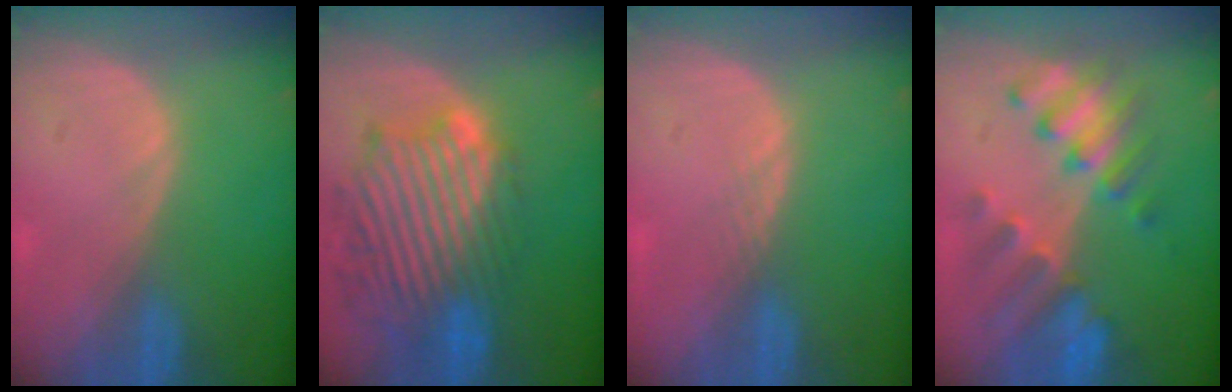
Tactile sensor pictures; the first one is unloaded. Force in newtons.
{"total": 13.3, "press": 11.7, "slide": 6.3}
{"total": 1.0, "press": 0.8, "slide": 0.5}
{"total": 8.4, "press": 8.2, "slide": 2.1}